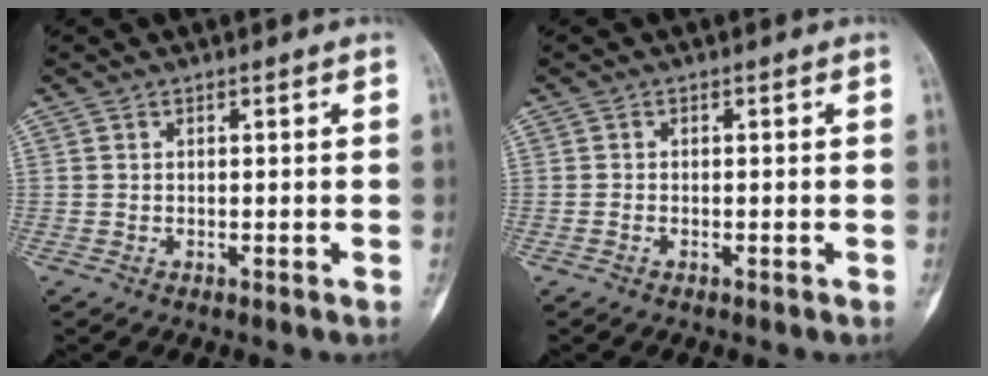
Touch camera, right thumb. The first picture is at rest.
{"total": 0.5, "force": [-0.3, 0.3, 0.3], "torque": [-0.007, 0.004, -0.006]}